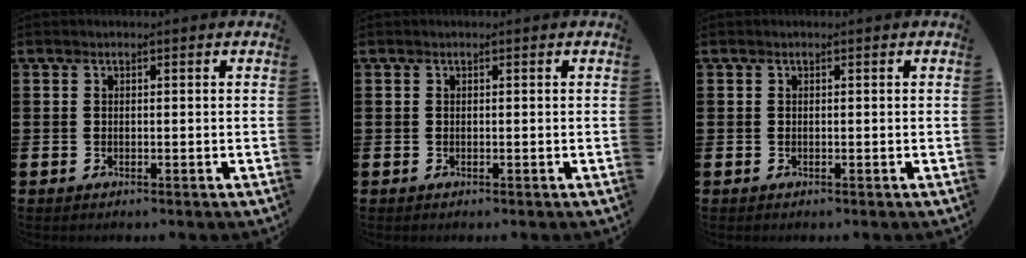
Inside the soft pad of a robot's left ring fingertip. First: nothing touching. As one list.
[{"total": 0.0}, {"total": 0.0}]